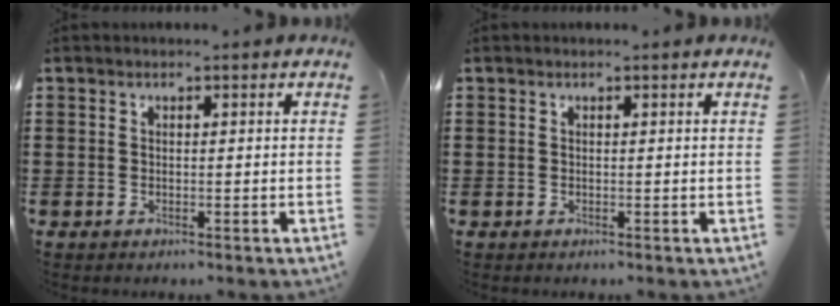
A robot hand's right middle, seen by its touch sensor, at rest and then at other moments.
{"total": 0.0}